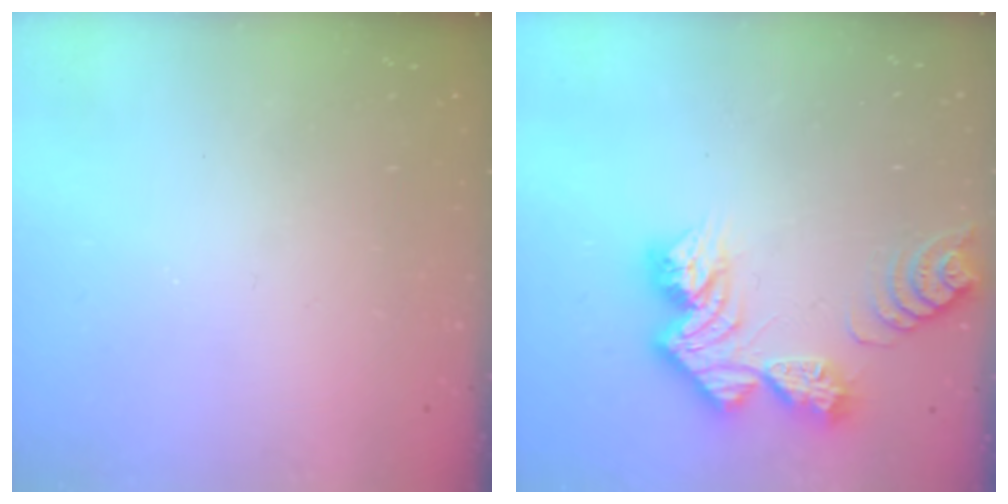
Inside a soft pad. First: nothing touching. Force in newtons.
{"total": 13.0, "press": 13.0, "slide": 1.1}